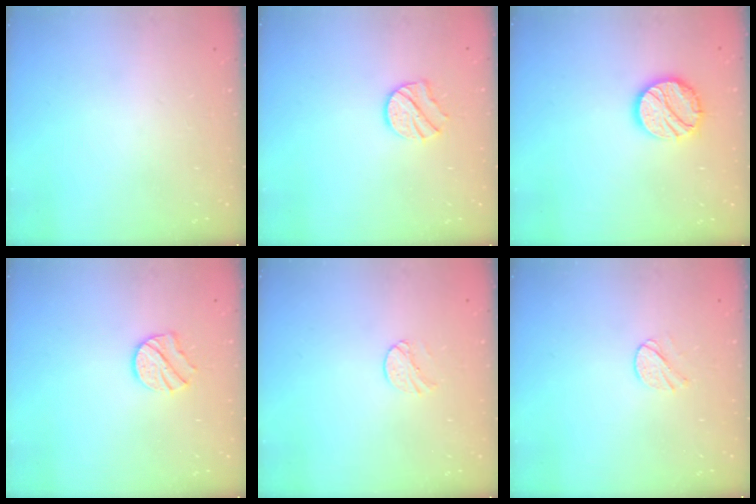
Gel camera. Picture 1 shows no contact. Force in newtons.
{"total": 7.9, "press": 7.9, "slide": 0.3}
{"total": 12.3, "press": 12.3, "slide": 0.8}
{"total": 7.9, "press": 7.9, "slide": 0.3}
{"total": 5.8, "press": 5.8, "slide": 0.6}
{"total": 4.7, "press": 4.6, "slide": 0.5}